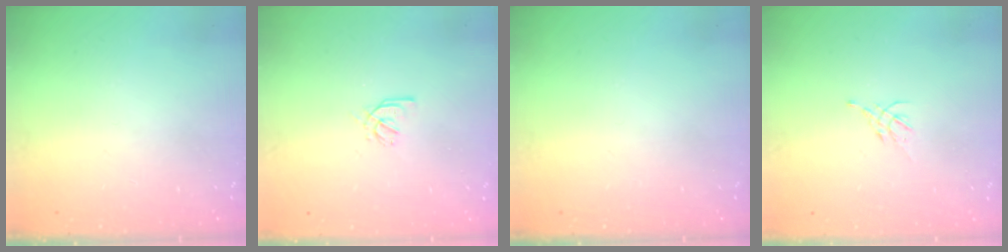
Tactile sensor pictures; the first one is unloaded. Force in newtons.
{"total": 1.7, "press": 1.6, "slide": 0.5}
{"total": 0.0}
{"total": 1.9, "press": 1.8, "slide": 0.5}